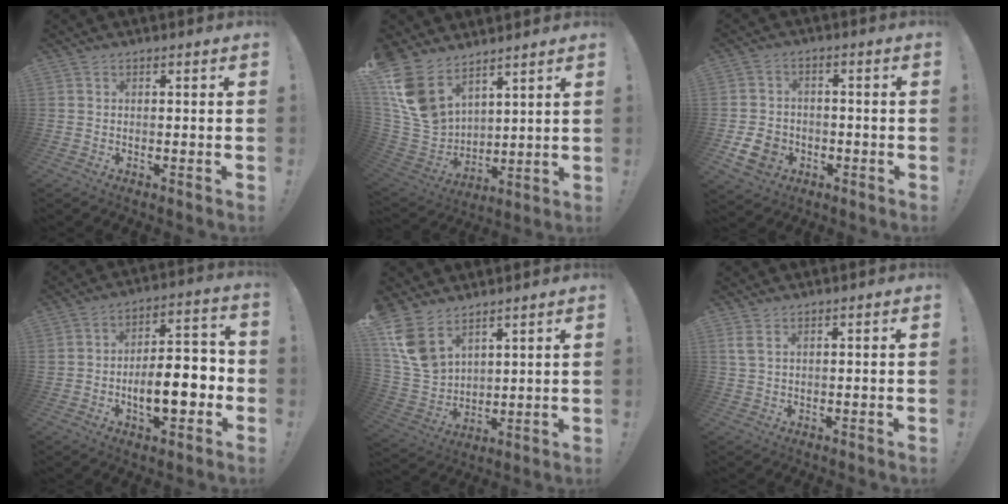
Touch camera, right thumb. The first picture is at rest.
{"total": 16.5, "force": [10.4, 10.2, 7.9], "torque": [-0.177, -0.068, 0.199]}
{"total": 9.4, "force": [-4.1, 7.2, 4.4], "torque": [-0.072, 0.029, -0.073]}
{"total": 13.0, "force": [-4.2, 6.1, 10.7], "torque": [-0.169, 0.016, -0.076]}
{"total": 13.4, "force": [8.6, 8.0, 6.4], "torque": [-0.131, -0.050, 0.172]}
{"total": 2.8, "force": [1.4, 0.8, 2.3], "torque": [-0.055, 0.002, 0.028]}